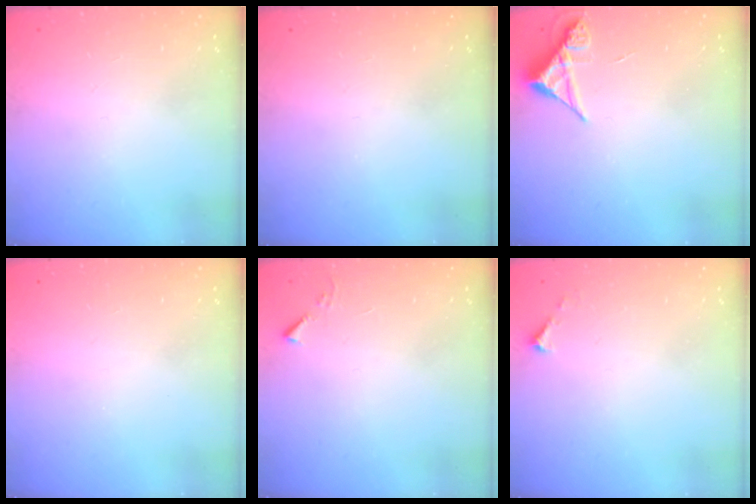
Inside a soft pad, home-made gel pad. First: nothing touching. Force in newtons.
{"total": 0.0}
{"total": 4.9, "press": 4.9, "slide": 0.4}
{"total": 1.5, "press": 1.5, "slide": 0.1}
{"total": 4.0, "press": 3.9, "slide": 0.5}
{"total": 2.1, "press": 2.1, "slide": 0.2}